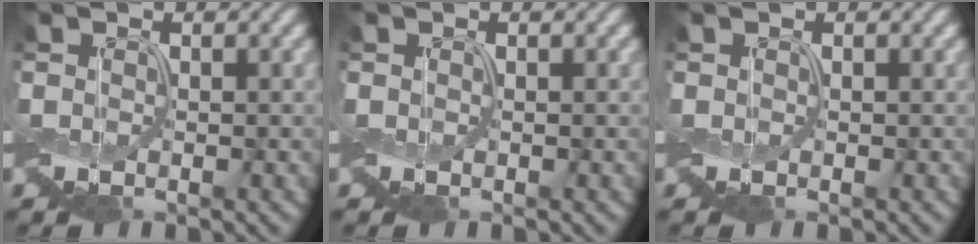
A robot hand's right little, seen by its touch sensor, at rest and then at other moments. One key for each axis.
{"total": 0.0}
{"total": 0.0}